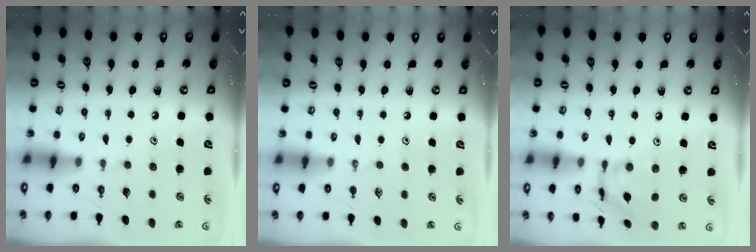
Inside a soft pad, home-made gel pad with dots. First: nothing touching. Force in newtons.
{"total": 0.0}
{"total": 10.6, "press": 10.6, "slide": 0.8}